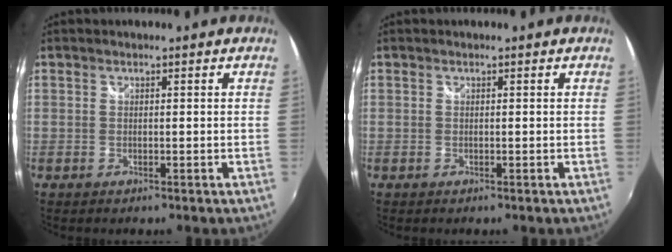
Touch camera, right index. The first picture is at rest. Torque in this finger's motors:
{"motor_torque": [0.01, 0.01, 0.00, 0.00]}